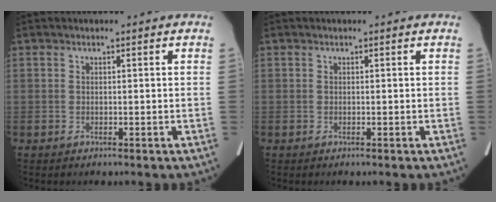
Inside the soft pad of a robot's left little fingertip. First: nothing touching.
{"total": 0.0}